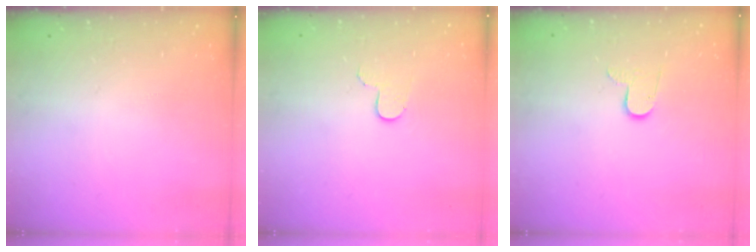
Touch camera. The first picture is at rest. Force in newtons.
{"total": 3.8, "press": 3.8, "slide": 0.3}
{"total": 7.2, "press": 7.2, "slide": 0.5}